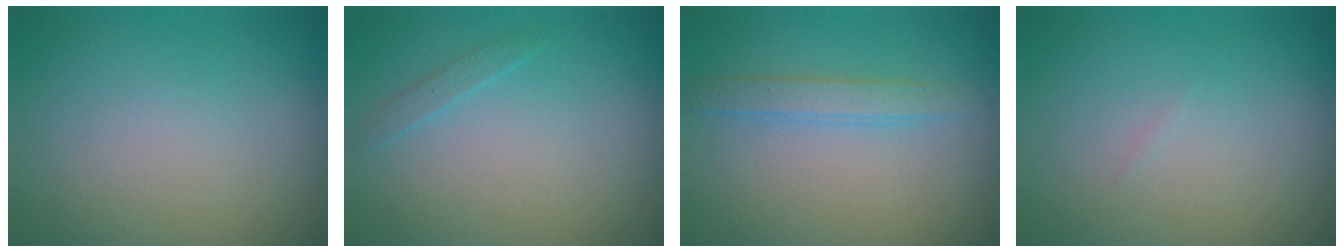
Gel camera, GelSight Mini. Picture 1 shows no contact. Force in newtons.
{"total": 0.8, "press": 0.8, "slide": 0.1}
{"total": 1.8, "press": 1.8, "slide": 0.1}
{"total": 0.0}